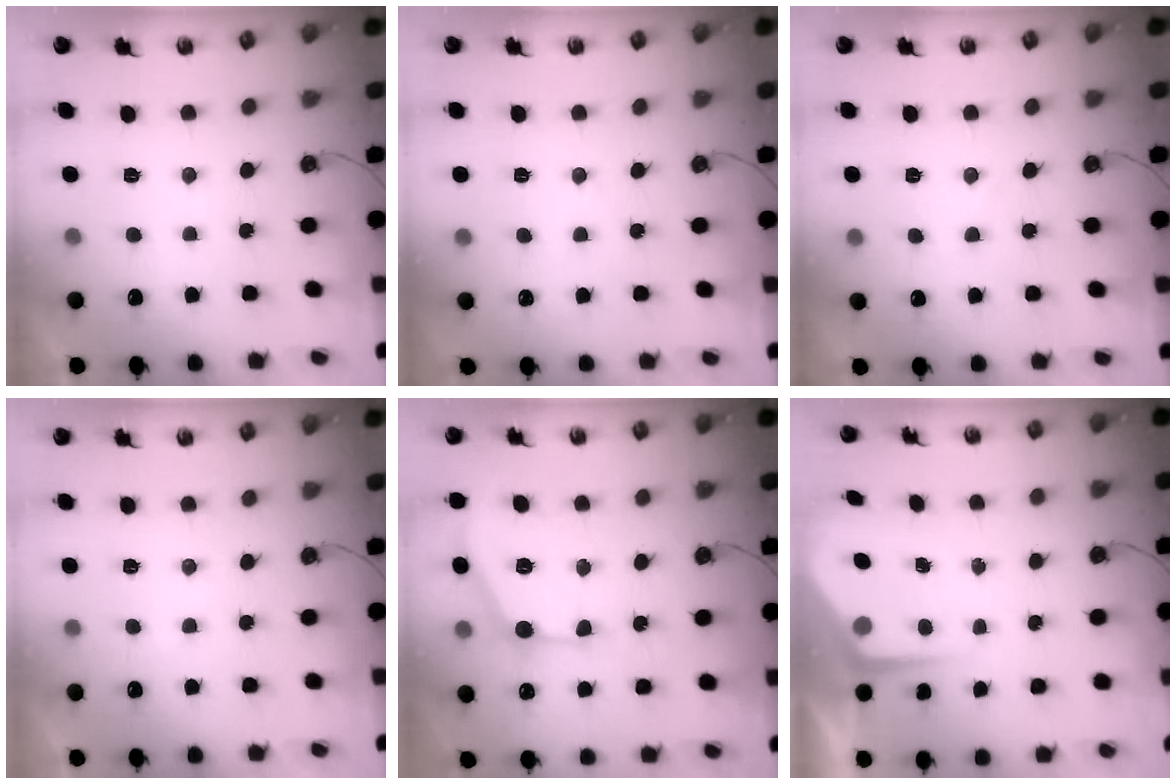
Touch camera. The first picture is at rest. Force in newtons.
{"total": 1.8, "press": 1.8, "slide": 0.4}
{"total": 3.2, "press": 3.2, "slide": 0.5}
{"total": 3.1, "press": 3.1, "slide": 0.4}
{"total": 14.8, "press": 14.8, "slide": 1.2}
{"total": 4.9, "press": 4.8, "slide": 0.7}